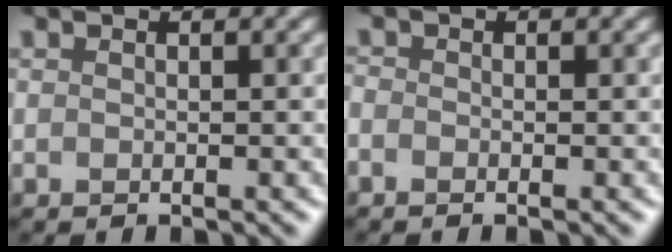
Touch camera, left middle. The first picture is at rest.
{"total": 1.1, "force": [-0.9, 0.4, 0.3], "torque": [-0.007, 0.002, -0.020]}